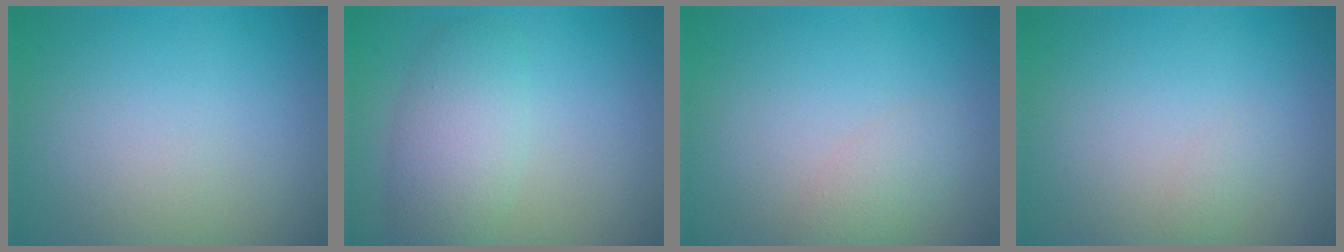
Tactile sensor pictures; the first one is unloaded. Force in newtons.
{"total": 4.1, "press": 4.1, "slide": 0.2}
{"total": 2.0, "press": 2.0, "slide": 0.1}
{"total": 0.6, "press": 0.6, "slide": 0.0}